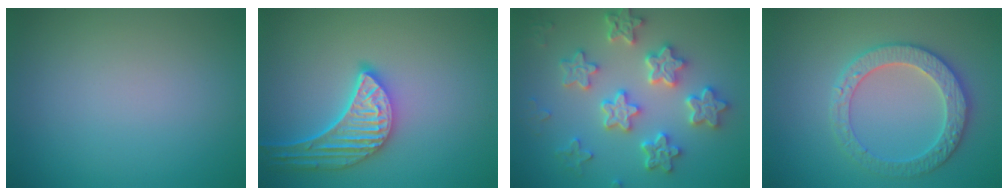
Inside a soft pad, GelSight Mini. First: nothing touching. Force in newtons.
{"total": 5.2, "press": 4.4, "slide": 2.7}
{"total": 5.4, "press": 5.0, "slide": 2.2}
{"total": 3.9, "press": 3.9, "slide": 0.2}